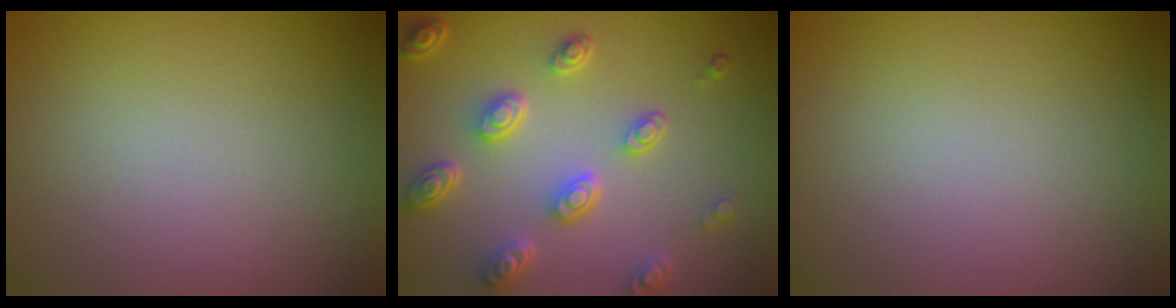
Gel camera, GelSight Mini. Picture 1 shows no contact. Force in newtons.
{"total": 5.3, "press": 4.0, "slide": 3.5}
{"total": 0.0}